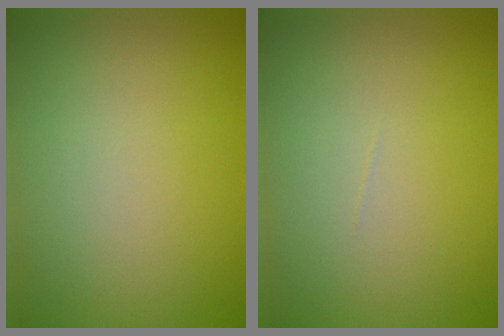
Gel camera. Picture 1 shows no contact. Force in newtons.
{"total": 0.0}